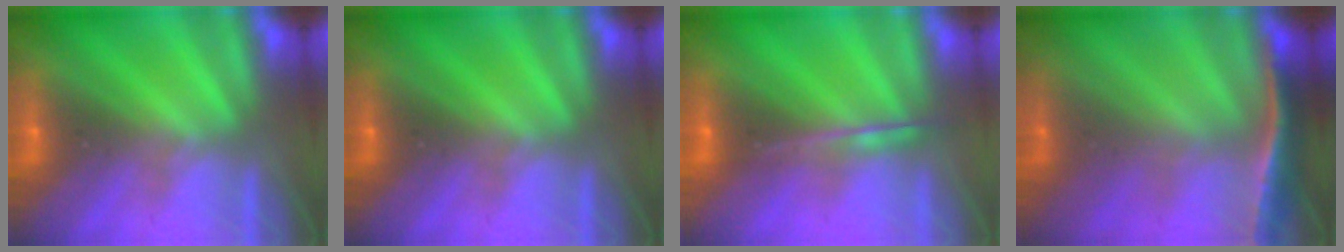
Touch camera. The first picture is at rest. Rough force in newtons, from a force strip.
{"total": 0.0}
{"total": 4.8}
{"total": 1.0}